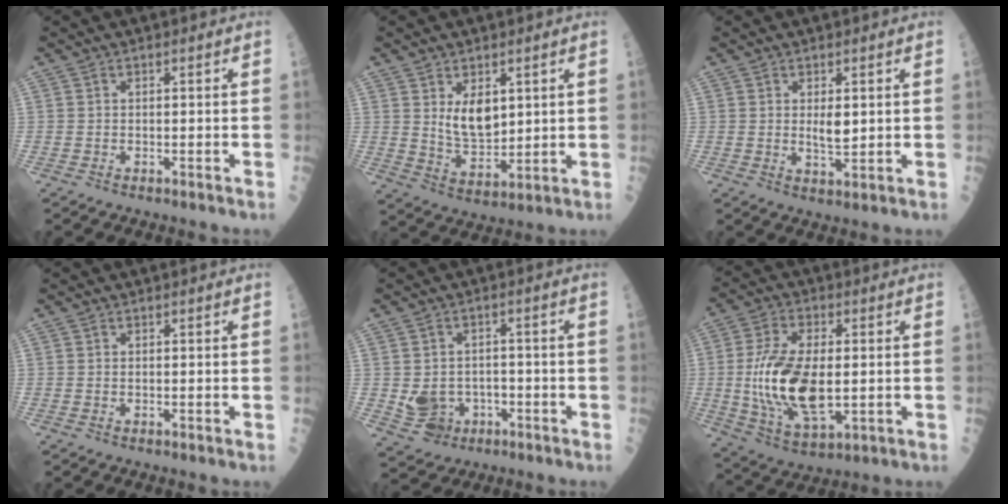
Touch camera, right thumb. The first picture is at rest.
{"total": 7.5, "force": [2.5, 4.4, 5.5], "torque": [-0.072, -0.027, 0.056]}
{"total": 3.5, "force": [0.7, 1.4, 3.1], "torque": [-0.048, -0.010, 0.017]}
{"total": 0.0}
{"total": 6.6, "force": [-1.5, 5.6, 3.1], "torque": [-0.024, 0.014, -0.015]}
{"total": 17.3, "force": [-0.6, 8.3, 15.2], "torque": [-0.296, -0.013, -0.003]}